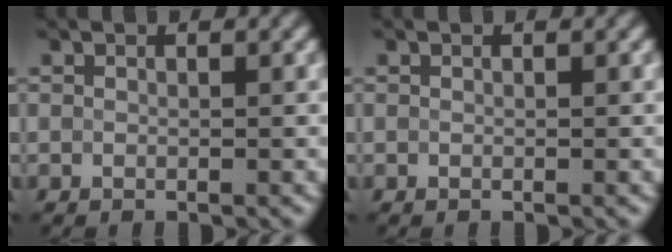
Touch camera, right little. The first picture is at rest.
{"total": 0.0}